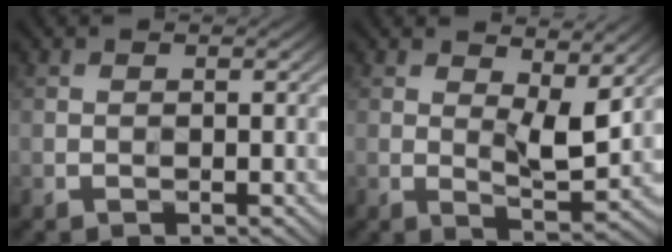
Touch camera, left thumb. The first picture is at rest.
{"total": 6.3, "force": [2.8, 2.2, 5.1], "torque": [-0.088, -0.008, 0.049]}